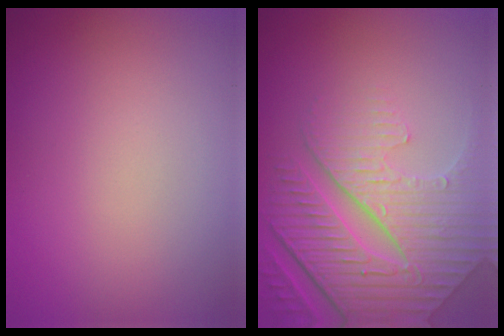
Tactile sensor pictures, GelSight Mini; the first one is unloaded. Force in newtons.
{"total": 9.0, "press": 6.2, "slide": 6.5}